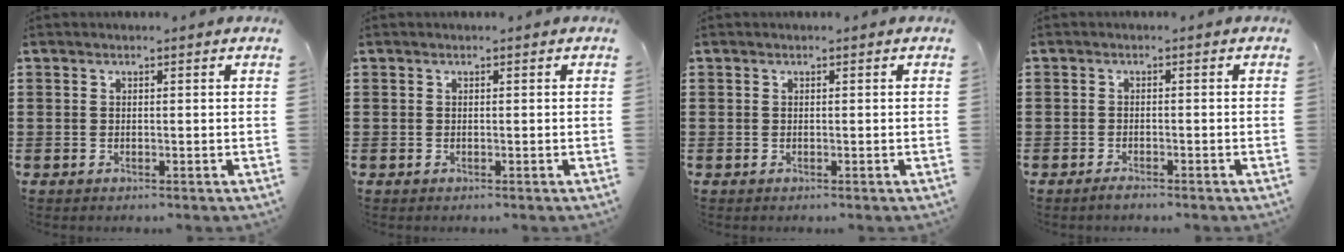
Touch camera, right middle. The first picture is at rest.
{"total": 0.0}
{"total": 0.0}
{"total": 1.2, "force": [-1.0, 0.3, 0.4], "torque": [-0.011, -0.004, -0.020]}